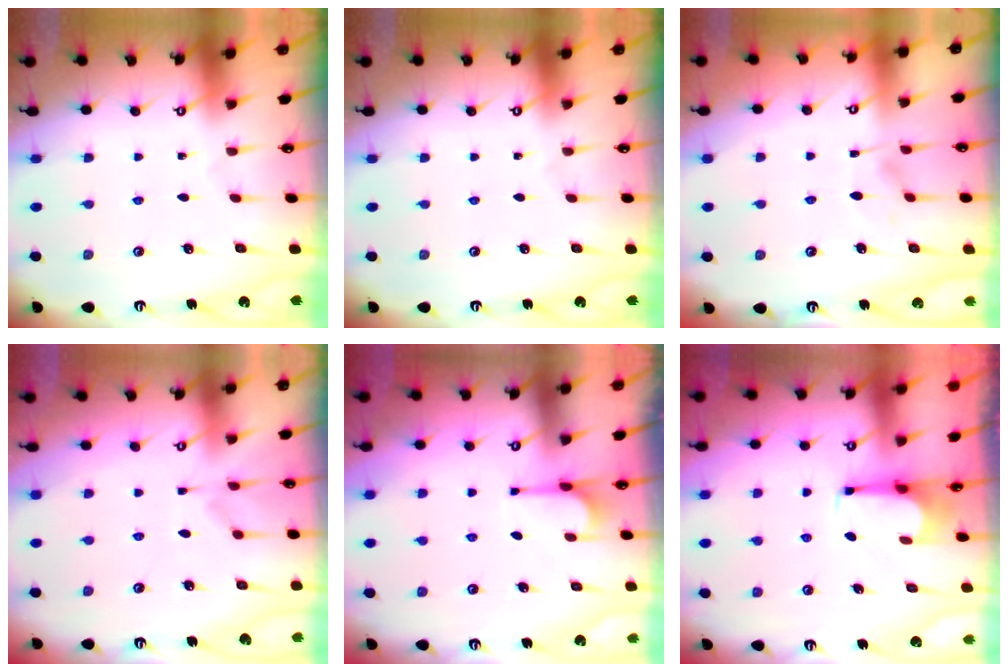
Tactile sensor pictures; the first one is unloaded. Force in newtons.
{"total": 0.0}
{"total": 1.7, "press": 1.4, "slide": 1.1}
{"total": 3.8, "press": 3.6, "slide": 1.3}
{"total": 1.0, "press": 0.3, "slide": 1.0}
{"total": 2.1, "press": 2.1, "slide": 0.2}